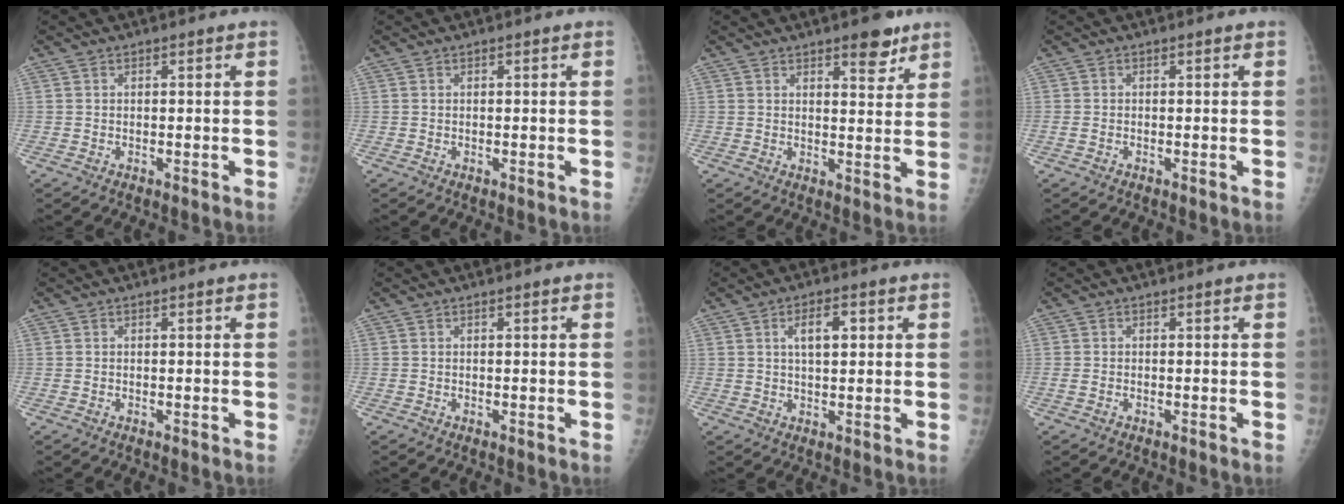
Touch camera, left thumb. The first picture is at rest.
{"total": 0.0}
{"total": 5.5, "force": [3.8, 2.0, 3.4], "torque": [-0.029, -0.024, 0.050]}
{"total": 0.9, "force": [-0.2, 0.5, 0.7], "torque": [-0.015, 0.002, -0.003]}
{"total": 0.0}
{"total": 0.0}
{"total": 4.9, "force": [1.7, 2.1, 4.1], "torque": [-0.058, 0.001, 0.029]}
{"total": 1.1, "force": [-0.3, 0.6, 0.8], "torque": [-0.020, 0.000, -0.005]}